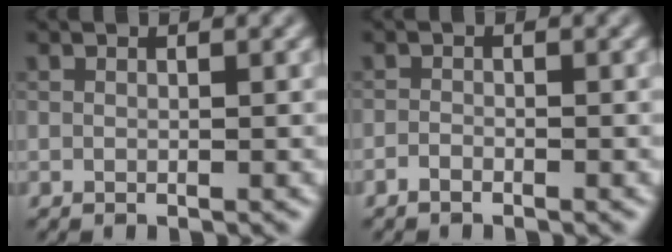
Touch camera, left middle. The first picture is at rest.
{"total": 0.8, "force": [-0.6, 0.2, 0.4], "torque": [-0.007, 0.001, -0.013]}